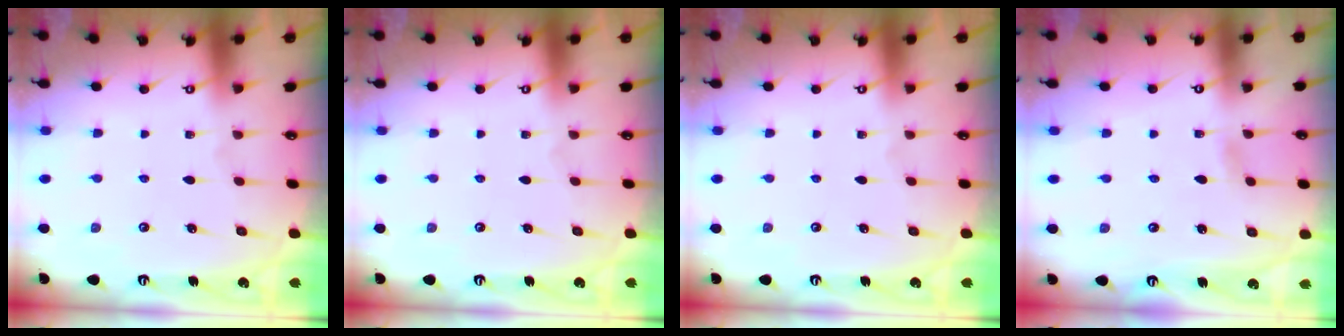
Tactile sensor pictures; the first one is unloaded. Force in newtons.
{"total": 0.0}
{"total": 0.0}
{"total": 2.6, "press": 2.6, "slide": 0.3}